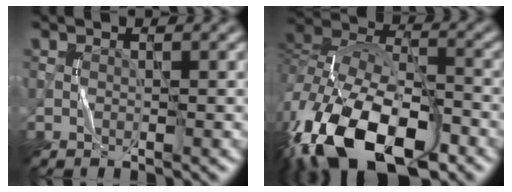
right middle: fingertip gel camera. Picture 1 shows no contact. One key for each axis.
{"total": 16.1, "fx": -9.0, "fy": 8.1, "fz": 10.6, "tx": -0.226, "ty": -0.015, "tz": -0.160}